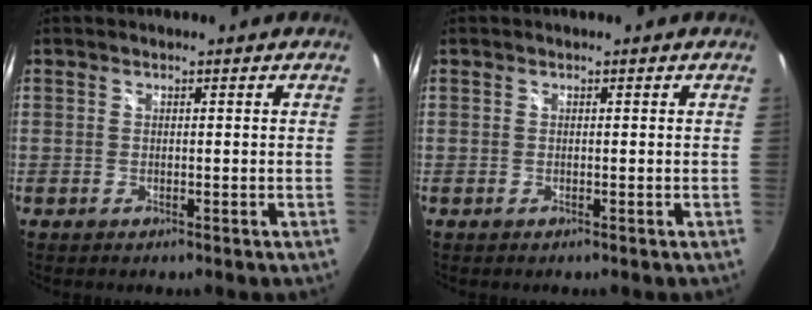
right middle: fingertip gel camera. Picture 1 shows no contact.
{"total": 0.0}